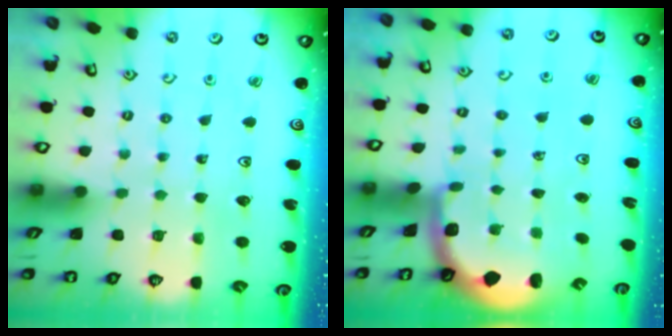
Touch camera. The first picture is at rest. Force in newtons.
{"total": 1.5, "press": 1.5, "slide": 0.2}